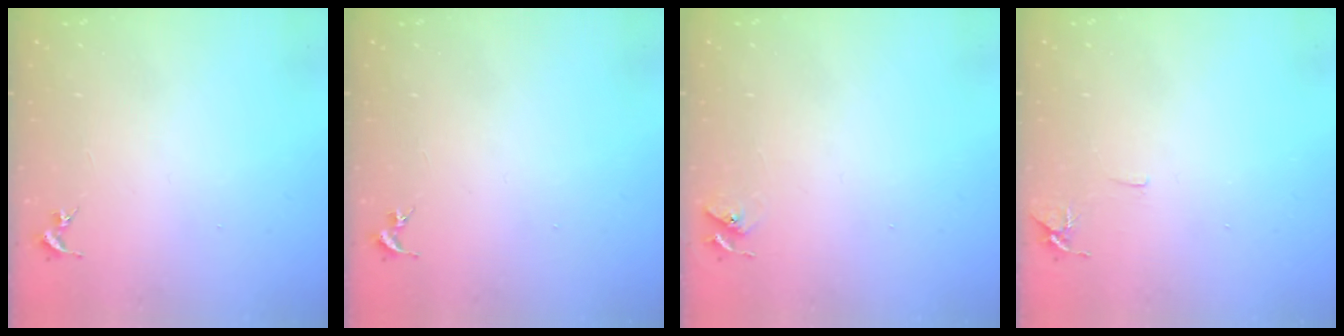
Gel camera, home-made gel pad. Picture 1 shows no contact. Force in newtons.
{"total": 0.0}
{"total": 5.8, "press": 5.8, "slide": 0.7}
{"total": 6.5, "press": 6.4, "slide": 0.7}